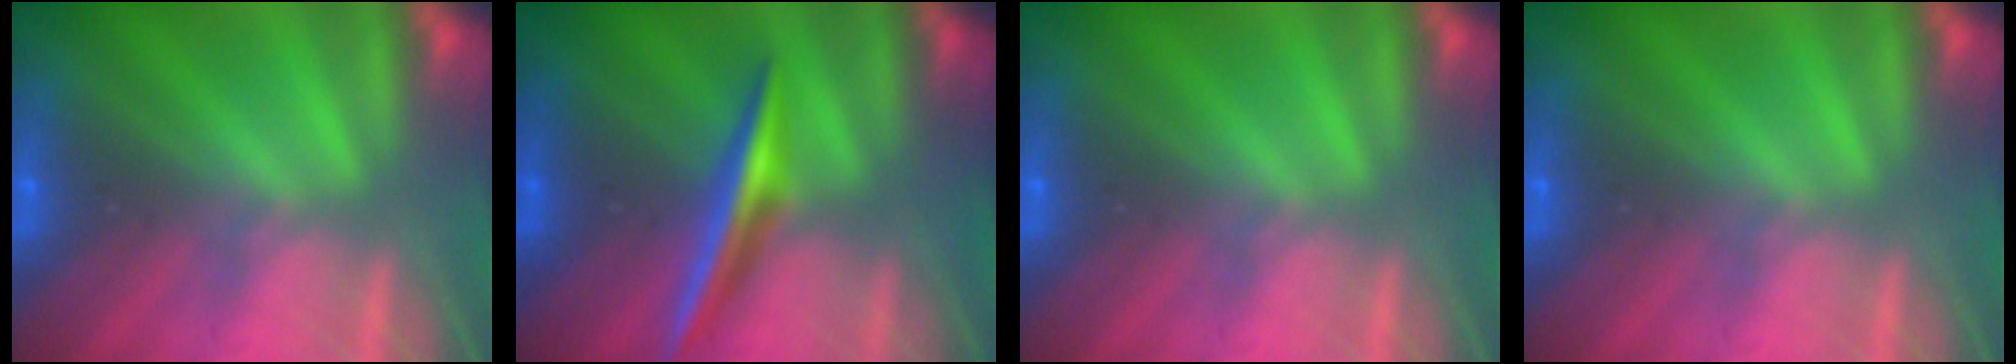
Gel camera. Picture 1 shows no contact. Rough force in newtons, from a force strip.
{"total": 1.9}
{"total": 0.0}
{"total": 0.0}